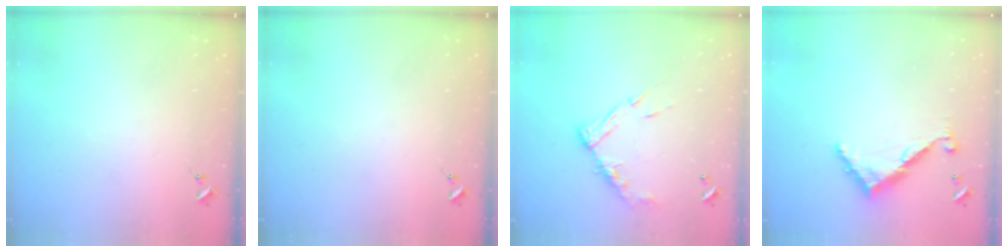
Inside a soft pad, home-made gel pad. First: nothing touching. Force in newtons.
{"total": 0.0}
{"total": 13.3, "press": 13.3, "slide": 1.1}
{"total": 9.0, "press": 9.0, "slide": 0.7}